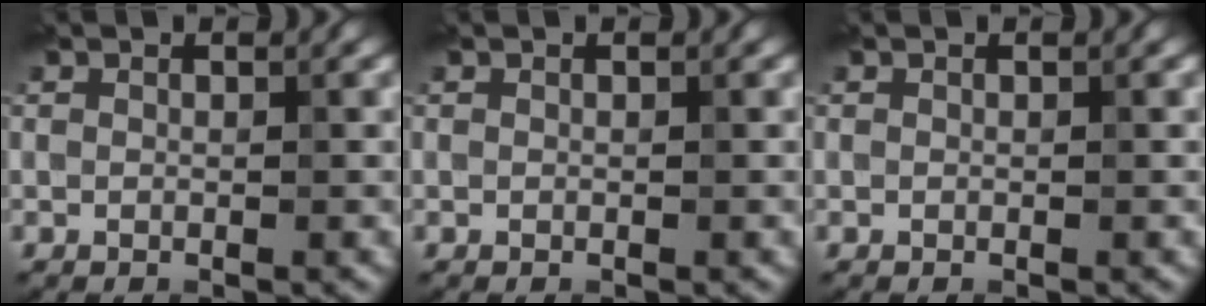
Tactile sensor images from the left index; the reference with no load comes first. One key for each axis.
{"total": 0.0}
{"total": 0.0}